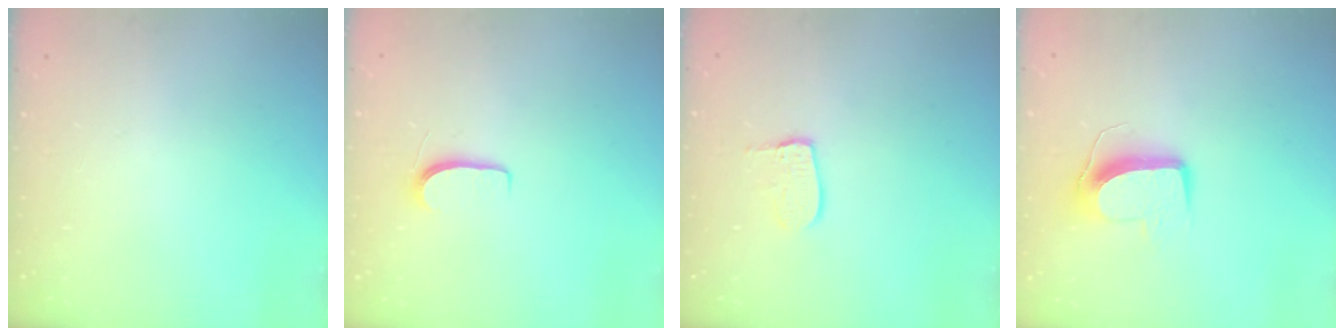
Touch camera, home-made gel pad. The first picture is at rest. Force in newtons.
{"total": 5.4, "press": 5.4, "slide": 0.6}
{"total": 8.2, "press": 8.2, "slide": 0.7}
{"total": 9.7, "press": 9.7, "slide": 0.6}